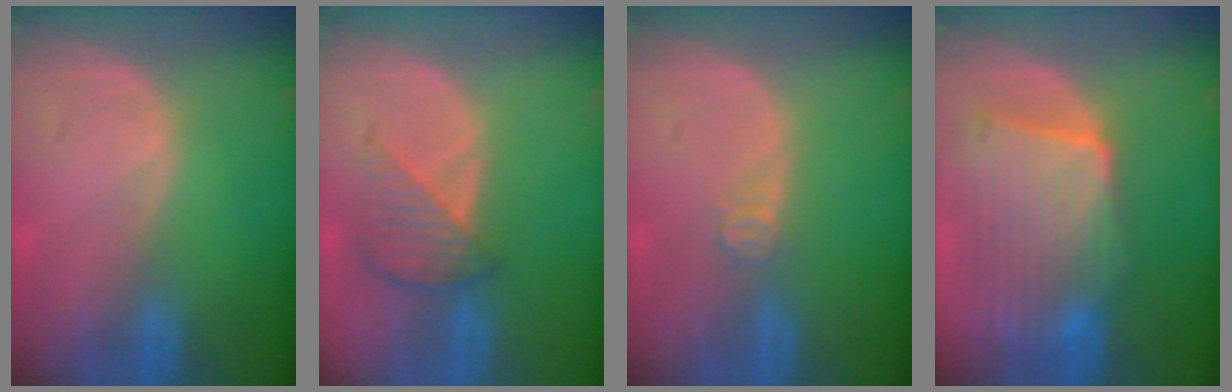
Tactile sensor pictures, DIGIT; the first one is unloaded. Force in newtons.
{"total": 4.6, "press": 4.2, "slide": 1.8}
{"total": 2.0, "press": 1.6, "slide": 1.1}
{"total": 10.1, "press": 9.0, "slide": 4.5}